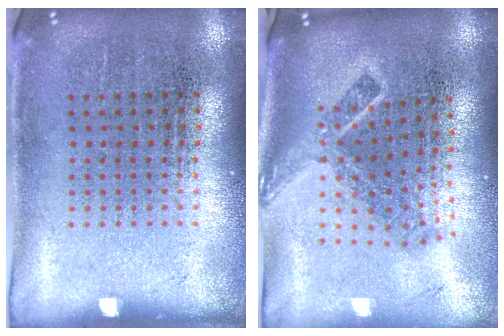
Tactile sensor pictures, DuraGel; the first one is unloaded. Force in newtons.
{"total": 2.2, "press": 1.5, "slide": 1.6}